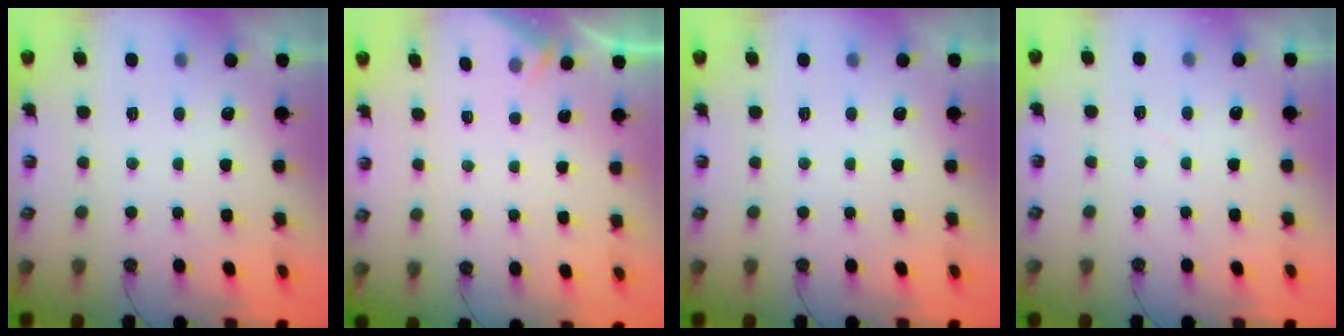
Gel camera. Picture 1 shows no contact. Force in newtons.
{"total": 2.8, "press": 2.7, "slide": 0.4}
{"total": 0.0}
{"total": 3.4, "press": 3.4, "slide": 0.5}